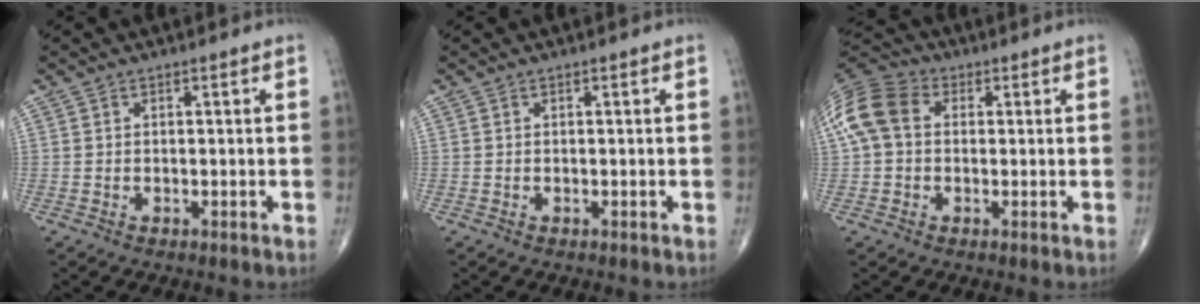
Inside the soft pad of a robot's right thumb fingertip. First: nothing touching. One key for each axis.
{"total": 0.0}
{"total": 11.3, "fx": 1.6, "fy": 8.3, "fz": 7.4, "tx": -0.155, "ty": 0.034, "tz": 0.020}